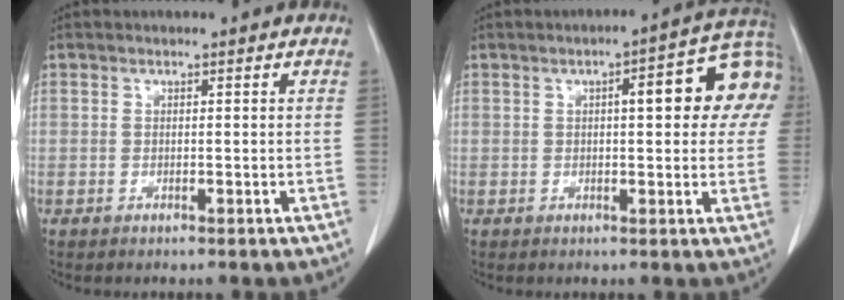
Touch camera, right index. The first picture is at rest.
{"total": 12.3, "force": [3.0, 3.3, 11.4], "torque": [-0.134, 0.032, 0.027]}